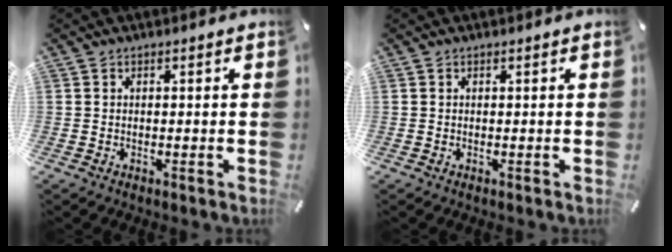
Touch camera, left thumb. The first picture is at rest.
{"total": 0.0}